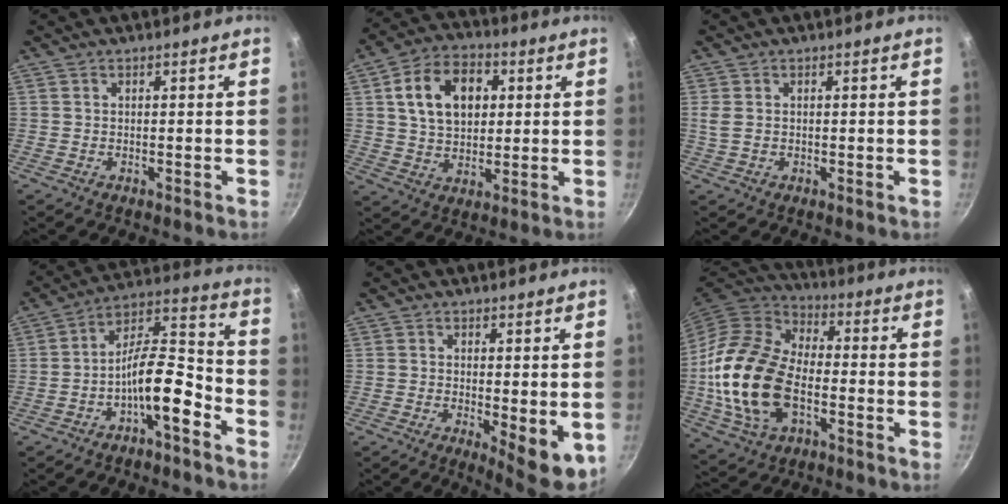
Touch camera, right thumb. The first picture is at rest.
{"total": 13.9, "force": [3.4, 9.6, 9.5], "torque": [-0.131, 0.006, 0.051]}
{"total": 2.2, "force": [0.2, 1.5, 1.6], "torque": [-0.030, 0.000, 0.006]}
{"total": 12.0, "force": [-5.7, 4.1, 9.8], "torque": [-0.150, 0.066, -0.100]}
{"total": 7.4, "force": [-0.8, 2.6, 6.9], "torque": [-0.083, -0.014, -0.003]}
{"total": 20.8, "force": [-3.7, 13.0, 15.8], "torque": [-0.295, 0.025, -0.075]}